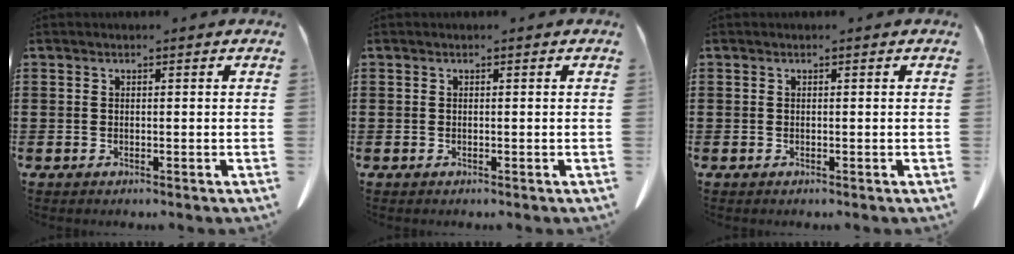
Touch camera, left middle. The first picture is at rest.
{"total": 0.0}
{"total": 0.0}